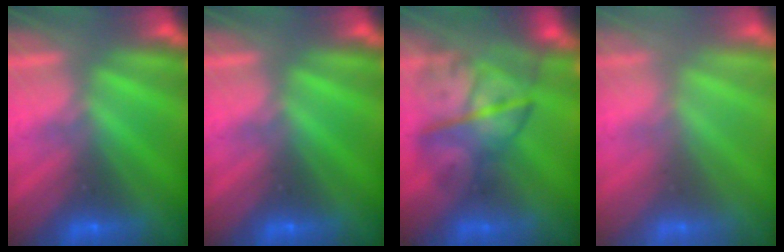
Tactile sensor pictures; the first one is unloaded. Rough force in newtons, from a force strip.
{"total": 0.0}
{"total": 10.5}
{"total": 2.4}